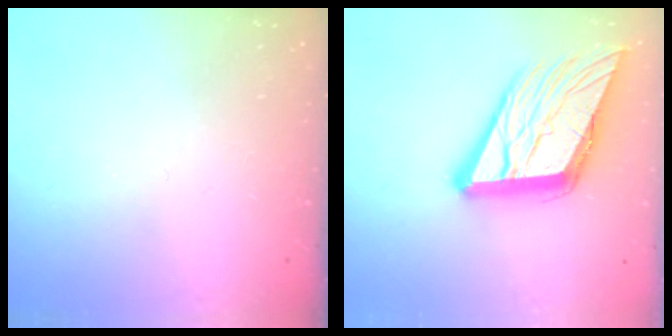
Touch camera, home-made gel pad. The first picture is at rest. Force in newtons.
{"total": 20.5, "press": 20.2, "slide": 3.3}